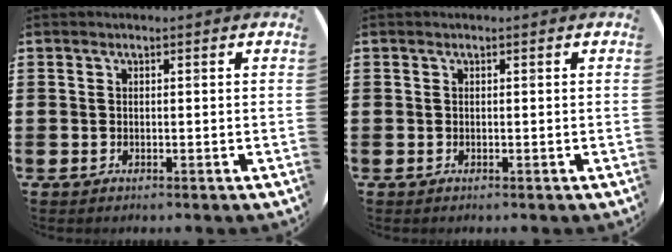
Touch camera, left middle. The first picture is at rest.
{"total": 0.0}